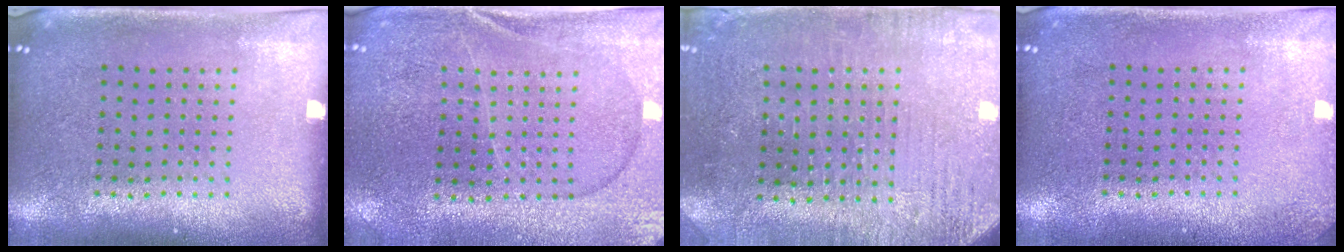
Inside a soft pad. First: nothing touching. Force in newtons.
{"total": 1.1, "press": 1.1, "slide": 0.4}
{"total": 3.0, "press": 2.8, "slide": 0.8}
{"total": 1.2, "press": 1.2, "slide": 0.1}